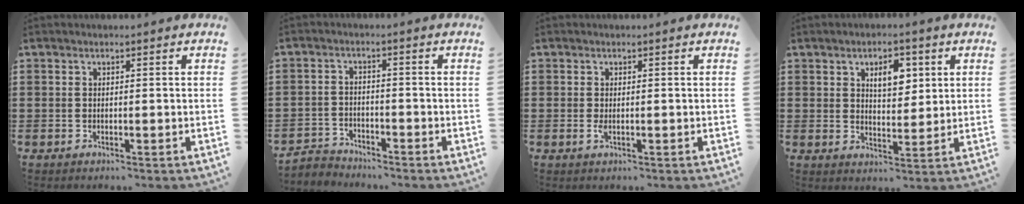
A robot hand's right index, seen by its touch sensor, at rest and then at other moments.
{"total": 2.6, "force": [-2.6, 0.6, 0.0], "torque": [-0.009, 0.001, -0.056]}
{"total": 1.2, "force": [-0.1, 0.3, 1.1], "torque": [-0.021, -0.002, -0.002]}
{"total": 5.3, "force": [2.2, 2.8, 3.9], "torque": [-0.062, 0.002, 0.032]}